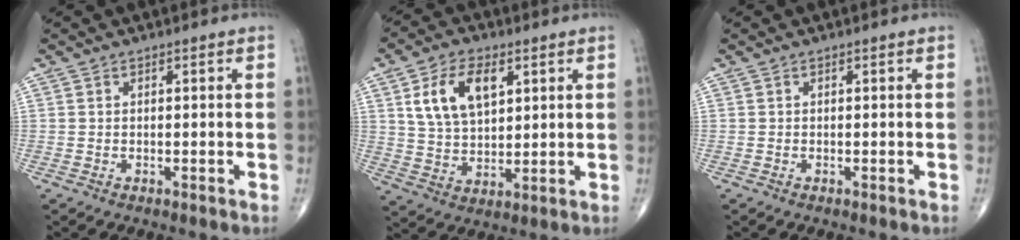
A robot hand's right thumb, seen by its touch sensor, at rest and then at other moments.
{"total": 11.6, "force": [4.4, 6.8, 8.3], "torque": [-0.136, -0.012, 0.087]}
{"total": 0.0}